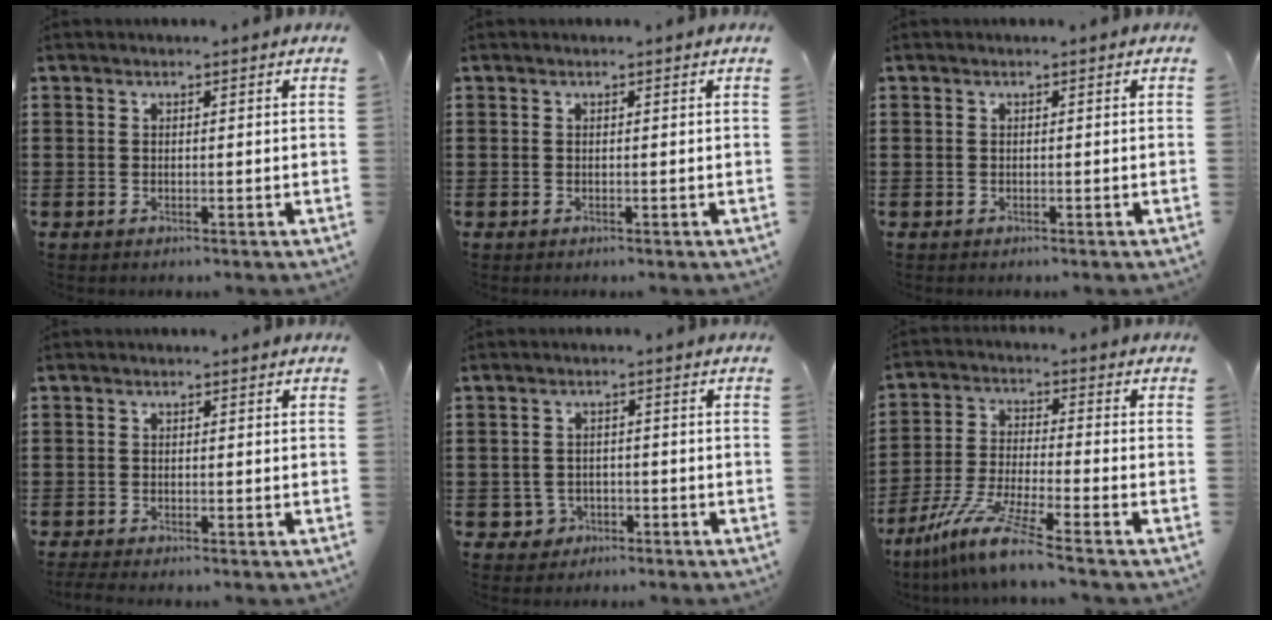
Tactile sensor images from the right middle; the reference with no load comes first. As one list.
[{"total": 0.0}, {"total": 0.0}, {"total": 0.9, "force": [-0.9, -0.1, 0.2], "torque": [-0.006, -0.006, -0.015]}, {"total": 2.2, "force": [-1.5, 1.6, 0.4], "torque": [-0.015, -0.001, -0.033]}, {"total": 9.2, "force": [-7.3, -0.2, 5.6], "torque": [-0.126, -0.012, -0.148]}]